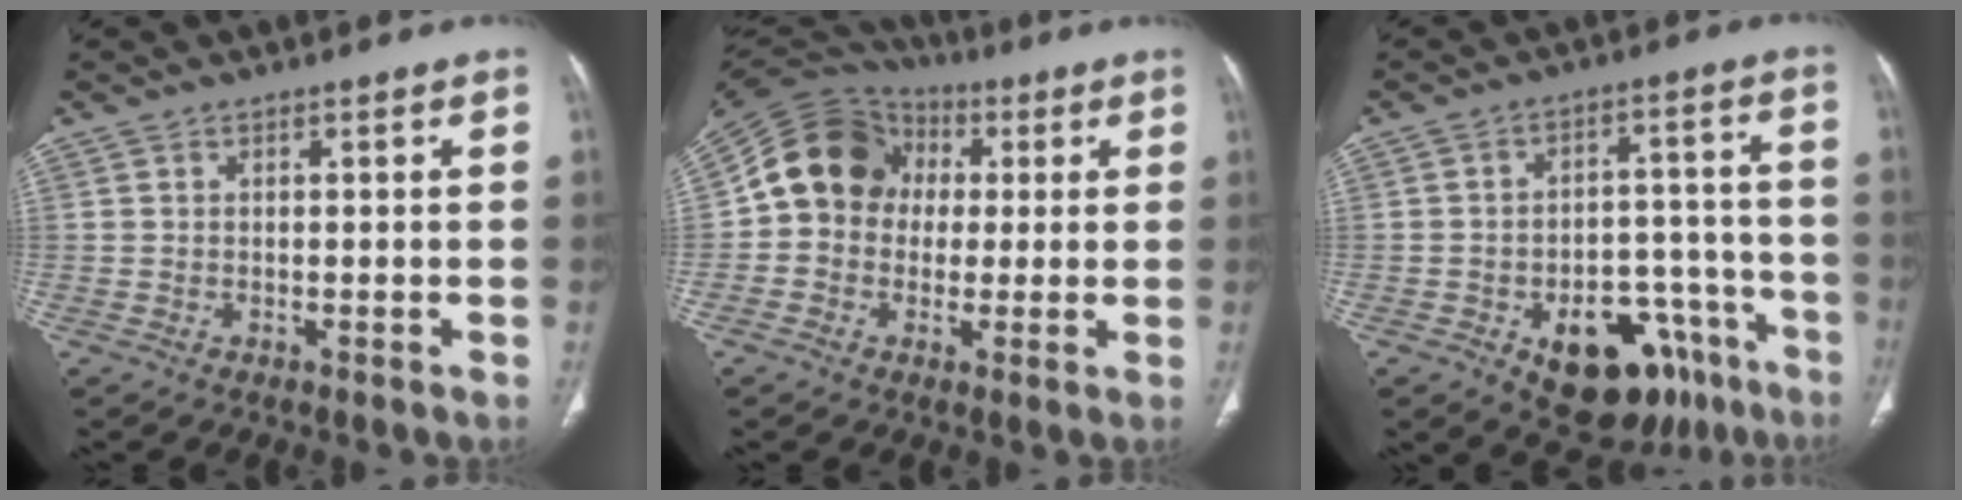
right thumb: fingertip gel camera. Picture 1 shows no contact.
{"total": 14.1, "force": [1.6, 12.0, 7.1], "torque": [-0.112, 0.030, 0.018]}
{"total": 18.0, "force": [-9.7, 10.5, 10.9], "torque": [-0.094, 0.073, -0.126]}